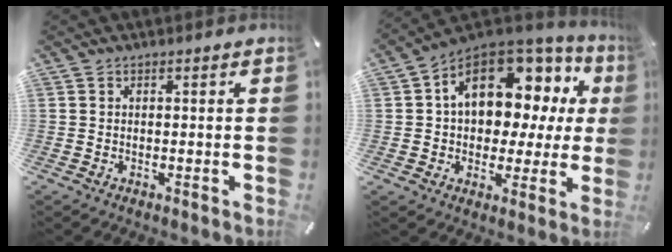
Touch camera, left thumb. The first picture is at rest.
{"total": 15.2, "force": [5.7, 10.4, 9.5], "torque": [-0.148, -0.031, 0.103]}